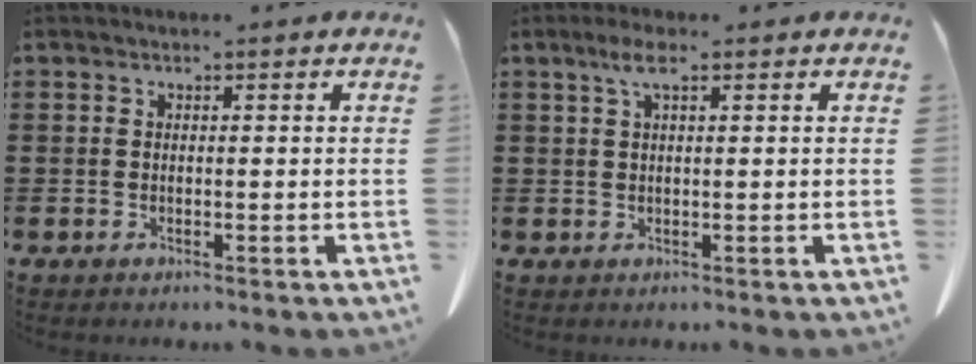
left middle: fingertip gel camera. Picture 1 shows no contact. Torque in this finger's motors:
{"motor_torque": [0.89, 0.20, 0.10, 0.08]}